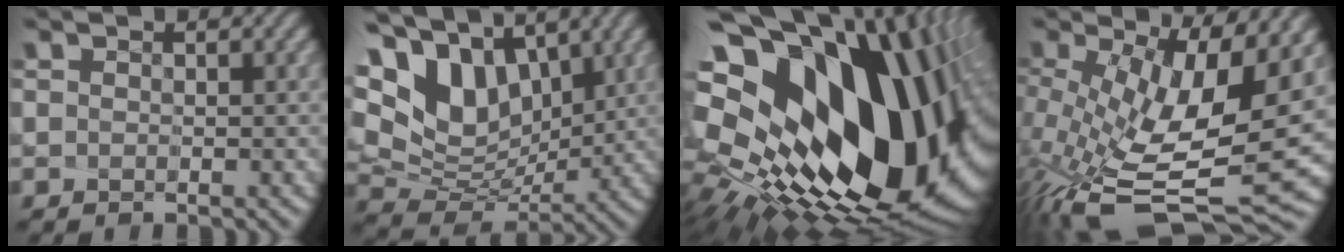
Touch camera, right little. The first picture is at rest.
{"total": 10.2, "force": [4.2, 6.5, 6.7], "torque": [-0.152, 0.002, 0.080]}
{"total": 20.4, "force": [0.9, 12.9, 15.8], "torque": [-0.270, -0.029, 0.048]}
{"total": 12.4, "force": [-1.7, 3.5, 11.8], "torque": [-0.210, -0.037, -0.009]}